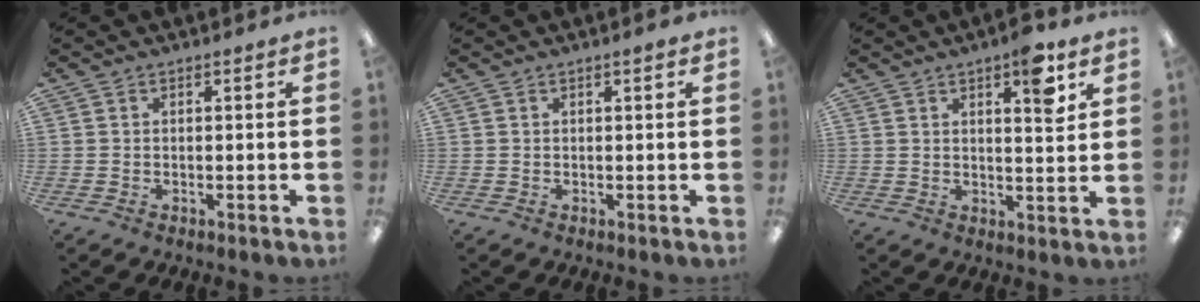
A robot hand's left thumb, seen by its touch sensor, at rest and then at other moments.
{"total": 0.9, "force": [0.5, 0.1, 0.8], "torque": [-0.017, 0.003, 0.008]}
{"total": 7.7, "force": [4.5, 2.2, 5.8], "torque": [-0.068, -0.024, 0.065]}